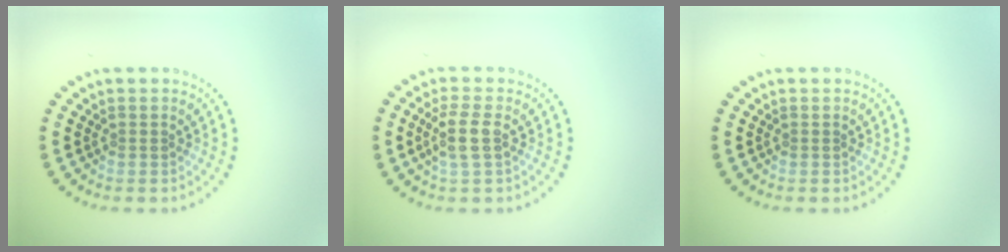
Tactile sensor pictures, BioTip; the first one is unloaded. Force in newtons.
{"total": 2.5, "press": 2.1, "slide": 1.2}
{"total": 0.0}